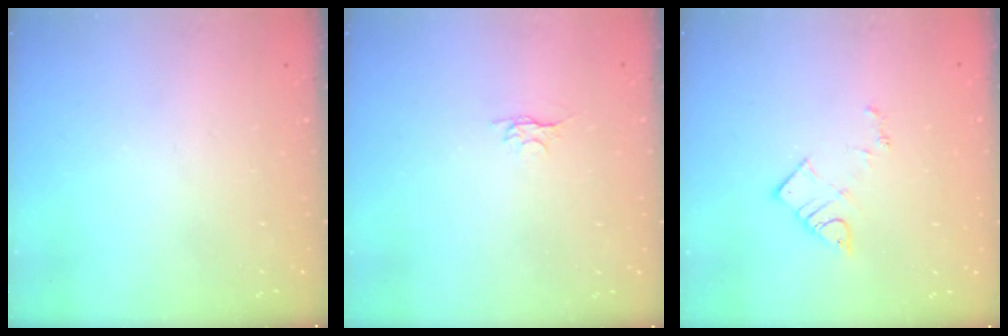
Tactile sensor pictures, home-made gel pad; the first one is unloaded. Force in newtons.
{"total": 3.1, "press": 3.0, "slide": 0.4}
{"total": 6.2, "press": 6.1, "slide": 0.6}